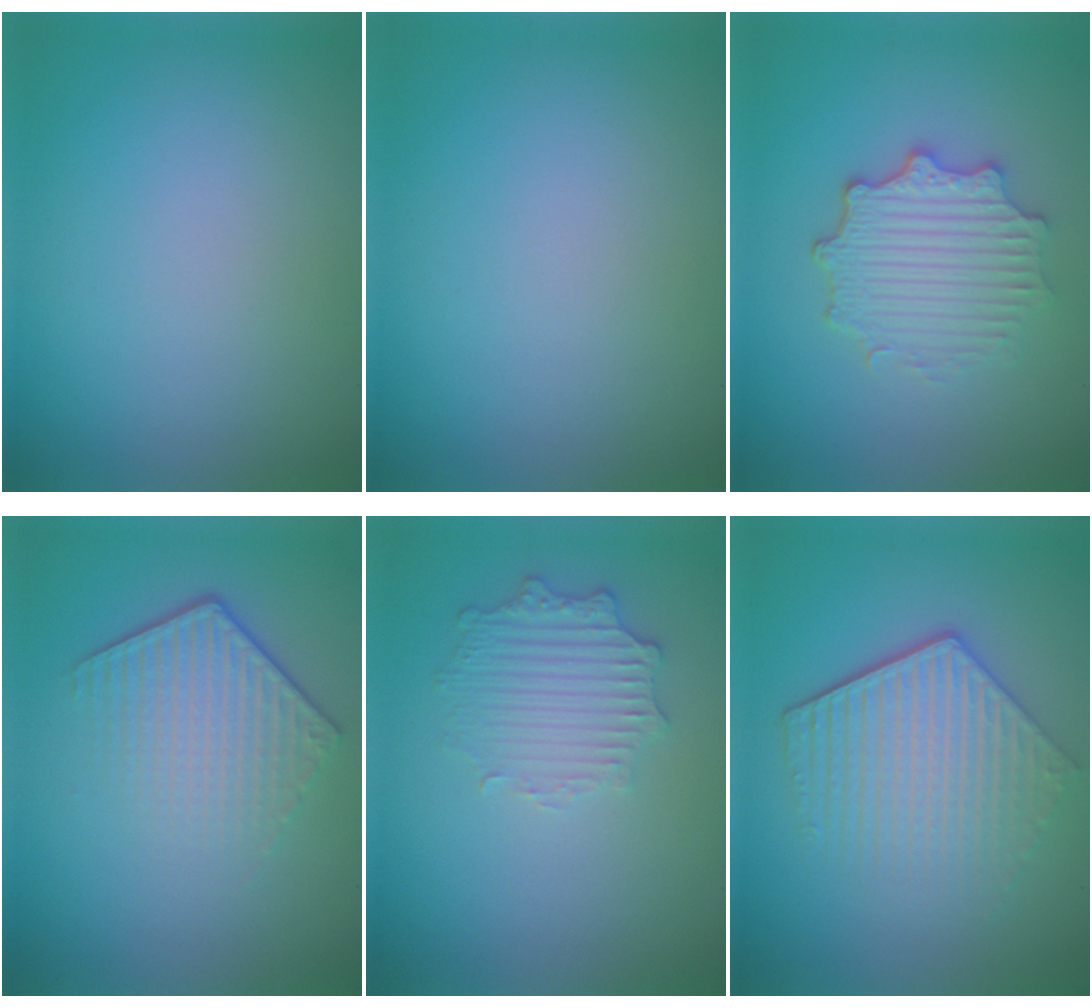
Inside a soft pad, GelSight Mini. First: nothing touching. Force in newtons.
{"total": 0.0}
{"total": 4.5, "press": 3.7, "slide": 2.6}
{"total": 4.3, "press": 3.0, "slide": 3.1}
{"total": 2.6, "press": 2.5, "slide": 0.7}
{"total": 5.5, "press": 4.2, "slide": 3.6}